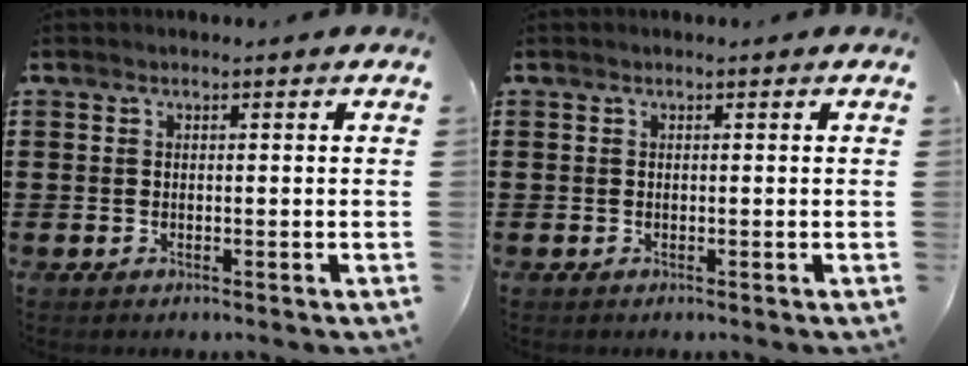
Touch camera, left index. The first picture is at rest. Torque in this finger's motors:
{"motor_torque": [-0.01, -0.01, 0.02, -0.01]}